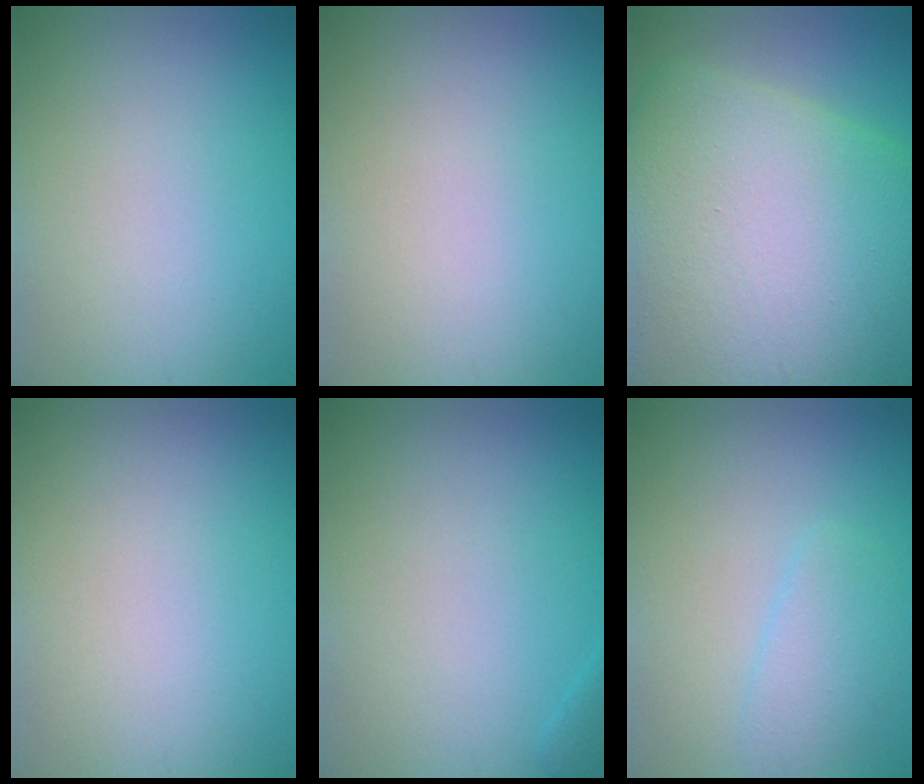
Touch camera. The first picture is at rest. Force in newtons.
{"total": 0.0}
{"total": 19.7, "press": 19.7, "slide": 0.4}
{"total": 0.0}
{"total": 0.9, "press": 0.9, "slide": 0.1}
{"total": 2.1, "press": 2.1, "slide": 0.2}